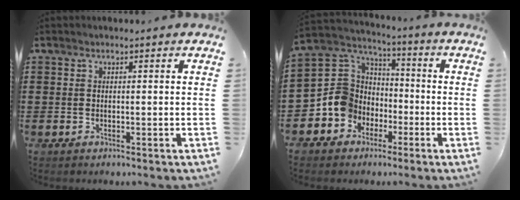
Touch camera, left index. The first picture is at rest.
{"total": 8.1, "force": [-2.1, 7.7, 1.4], "torque": [-0.084, -0.004, -0.042]}